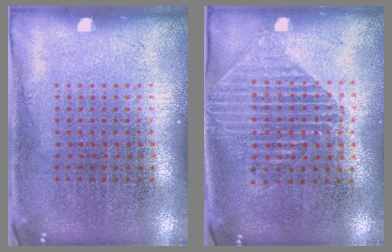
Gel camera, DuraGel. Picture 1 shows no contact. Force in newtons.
{"total": 1.5, "press": 1.3, "slide": 0.8}